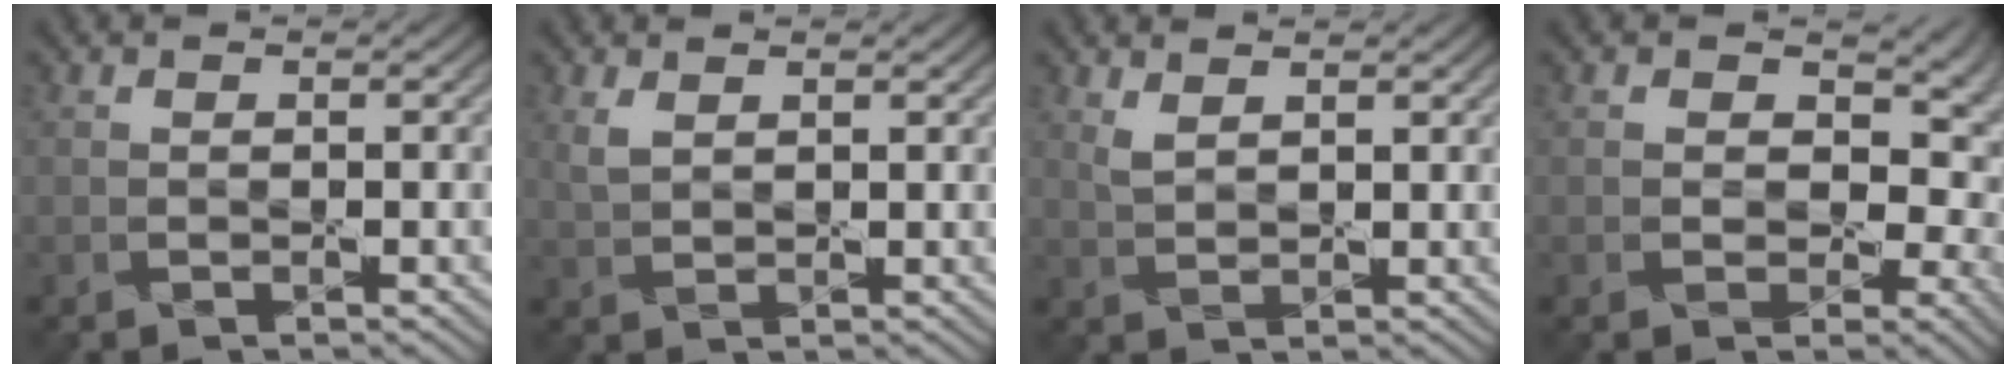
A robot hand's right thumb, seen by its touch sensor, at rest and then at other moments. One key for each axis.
{"total": 2.5, "fx": 1.4, "fy": 1.2, "fz": 1.6, "tx": -0.047, "ty": -0.002, "tz": 0.033}
{"total": 2.4, "fx": 1.7, "fy": 0.9, "fz": 1.5, "tx": -0.041, "ty": -0.002, "tz": 0.040}
{"total": 7.4, "fx": 0.1, "fy": 5.6, "fz": 4.9, "tx": -0.061, "ty": 0.004, "tz": 0.010}